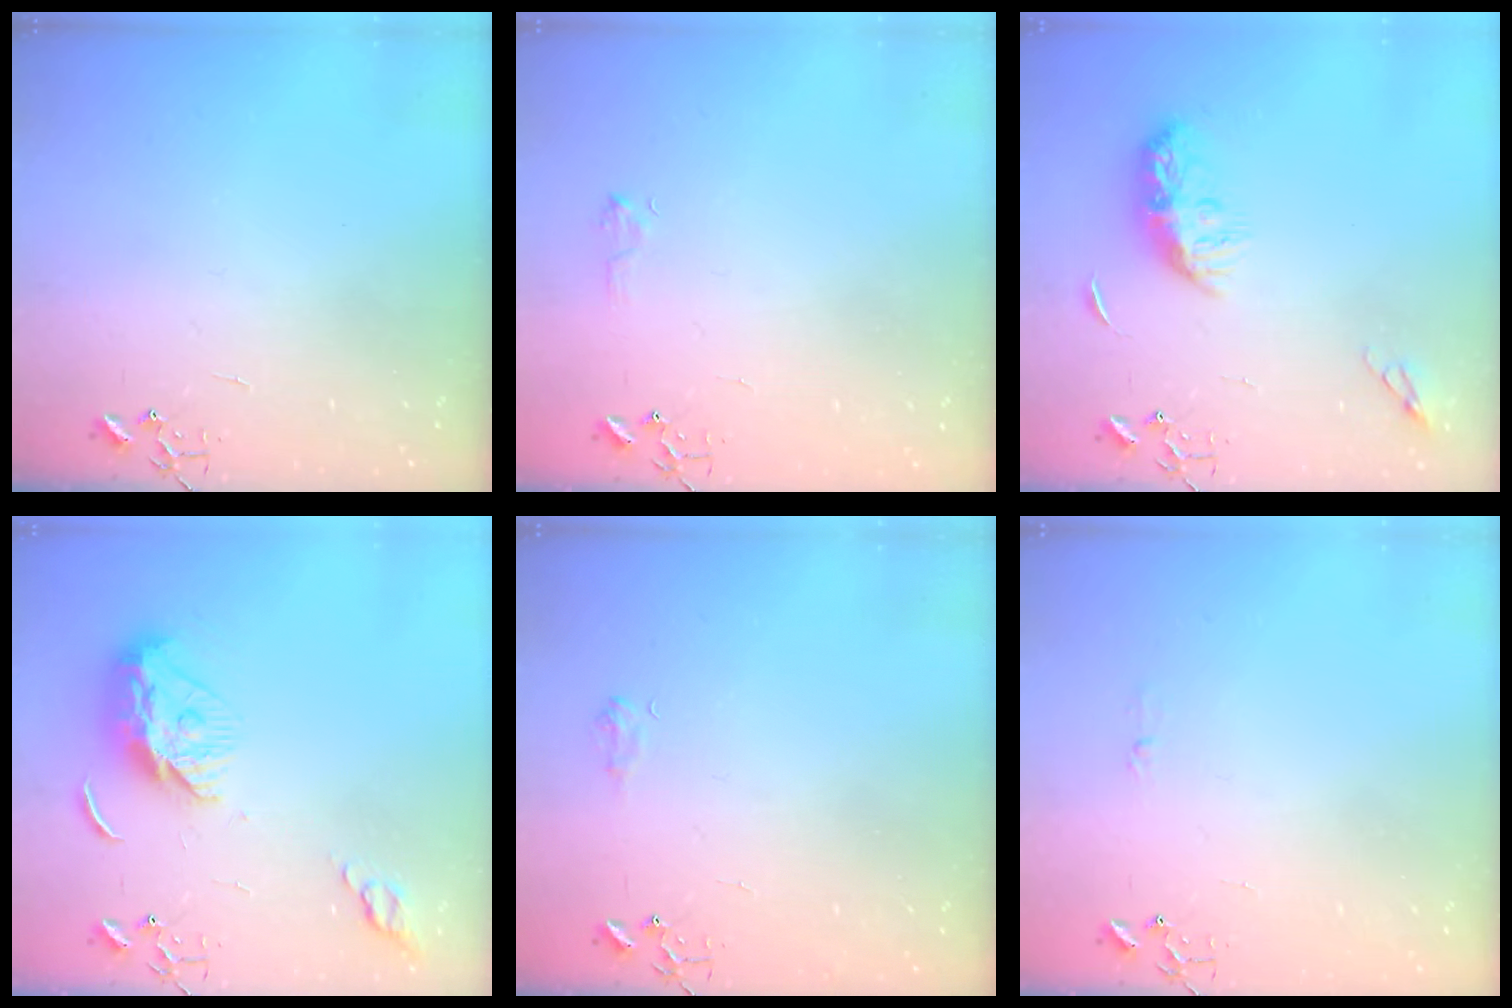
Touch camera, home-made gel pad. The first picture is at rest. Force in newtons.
{"total": 5.5, "press": 5.4, "slide": 0.8}
{"total": 9.8, "press": 9.8, "slide": 0.5}
{"total": 10.9, "press": 10.9, "slide": 0.9}
{"total": 6.0, "press": 5.9, "slide": 0.7}
{"total": 3.5, "press": 3.5, "slide": 0.4}